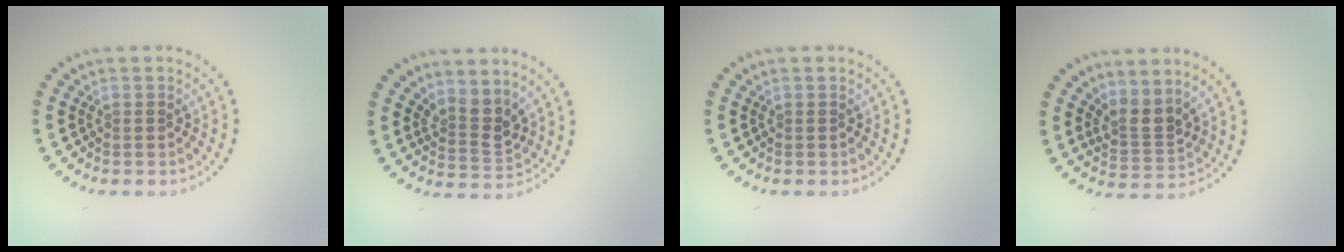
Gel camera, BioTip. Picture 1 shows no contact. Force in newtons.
{"total": 2.6, "press": 1.9, "slide": 1.8}
{"total": 0.0}
{"total": 2.6, "press": 1.9, "slide": 1.8}